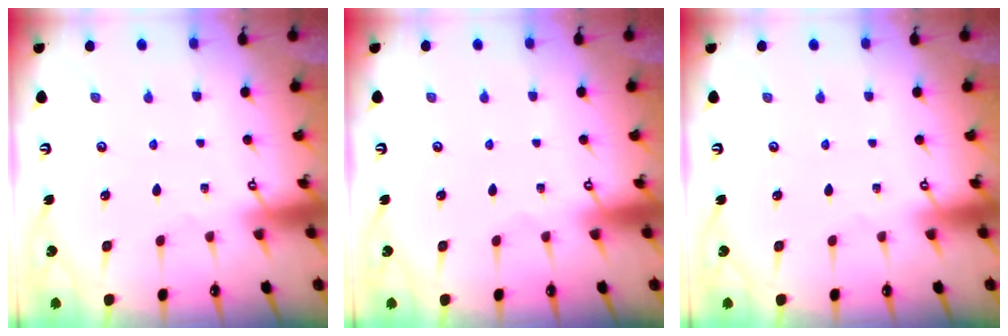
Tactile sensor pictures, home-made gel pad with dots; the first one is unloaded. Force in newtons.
{"total": 0.0}
{"total": 0.0}